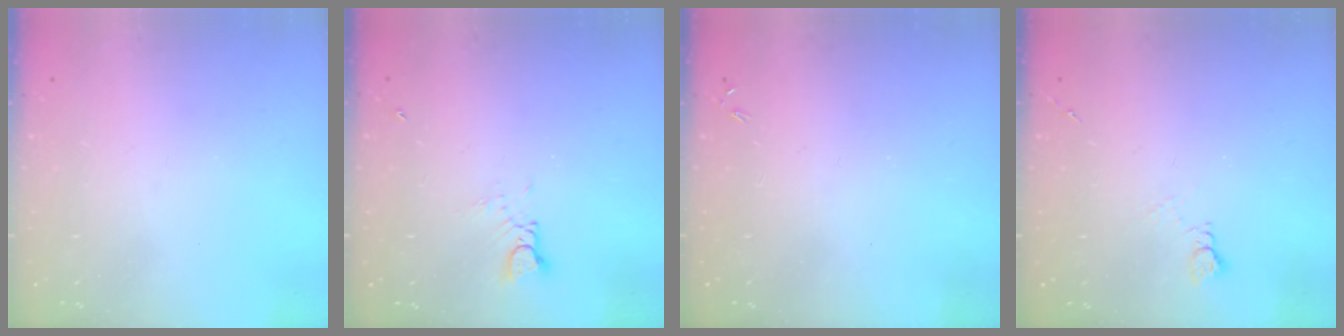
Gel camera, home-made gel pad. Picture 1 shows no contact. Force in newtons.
{"total": 2.7, "press": 2.7, "slide": 0.2}
{"total": 0.0}
{"total": 3.8, "press": 3.7, "slide": 0.5}